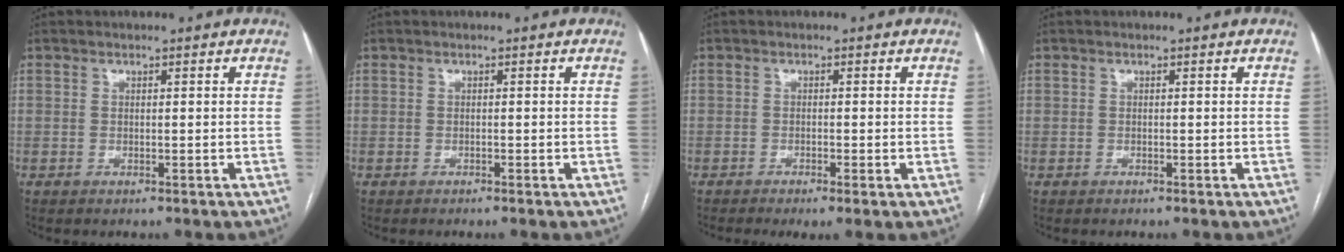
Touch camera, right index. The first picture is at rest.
{"total": 0.0}
{"total": 3.1, "force": [-1.6, 0.5, 2.6], "torque": [-0.044, -0.009, -0.028]}
{"total": 0.0}